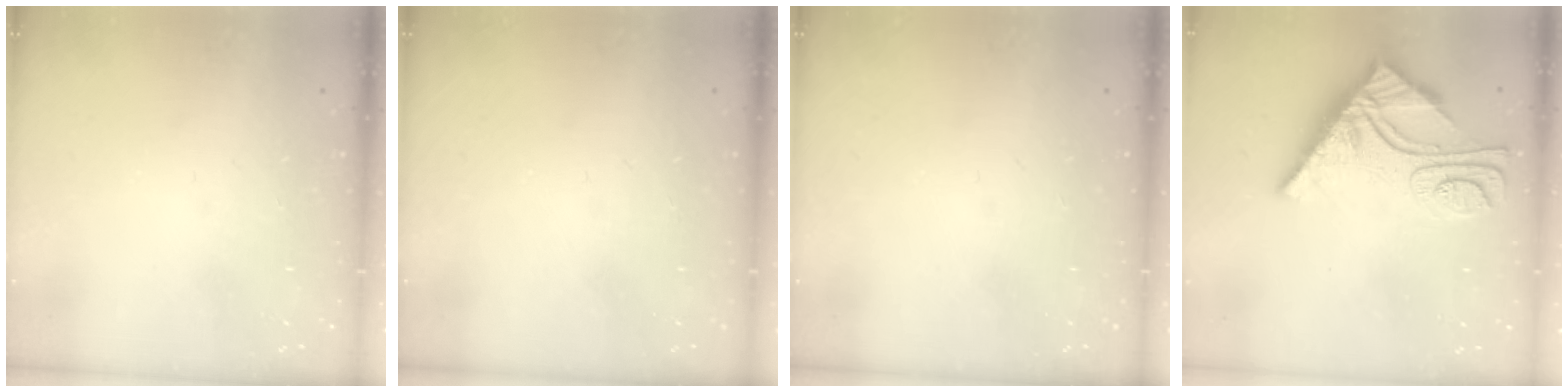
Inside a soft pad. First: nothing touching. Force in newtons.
{"total": 0.0}
{"total": 0.0}
{"total": 13.2, "press": 13.1, "slide": 1.5}